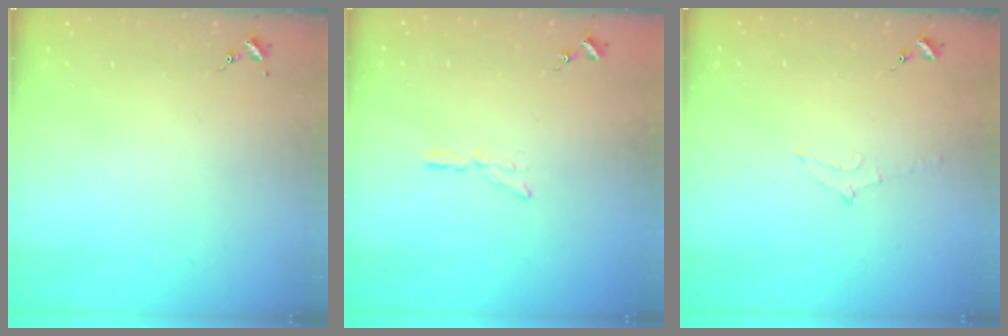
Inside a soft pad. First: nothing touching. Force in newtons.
{"total": 3.7, "press": 3.7, "slide": 0.3}
{"total": 6.8, "press": 6.7, "slide": 1.0}